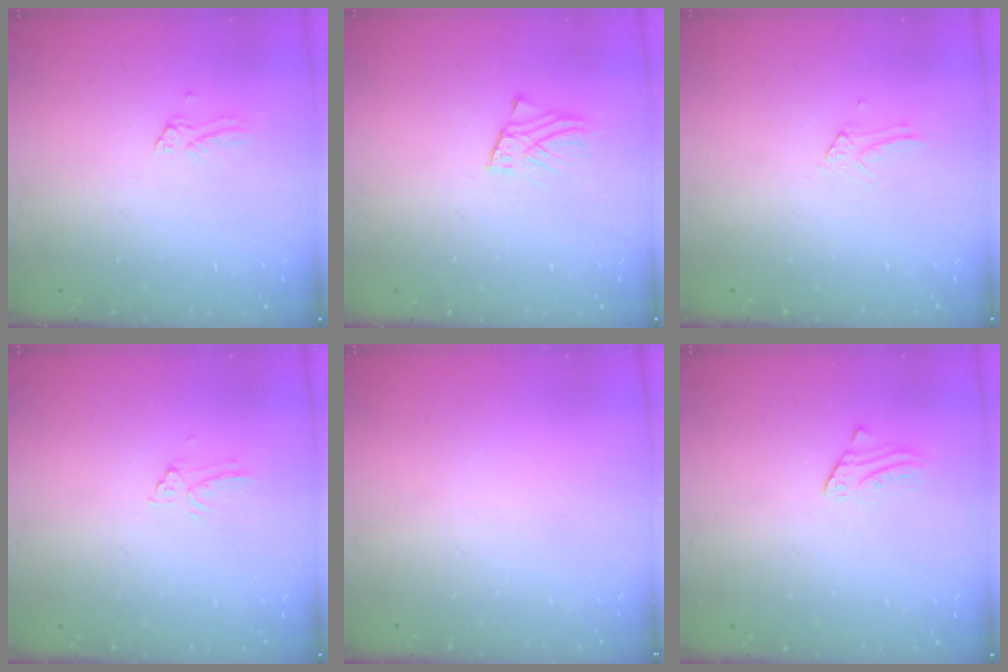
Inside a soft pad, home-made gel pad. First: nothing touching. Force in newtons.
{"total": 2.4, "press": 2.4, "slide": 0.1}
{"total": 3.0, "press": 3.0, "slide": 0.3}
{"total": 3.0, "press": 3.0, "slide": 0.1}
{"total": 0.0}
{"total": 1.7, "press": 1.7, "slide": 0.3}